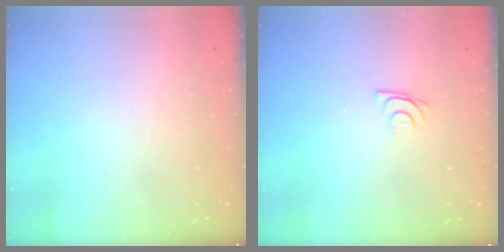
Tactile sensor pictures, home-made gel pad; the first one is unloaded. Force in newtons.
{"total": 7.0, "press": 6.9, "slide": 0.6}